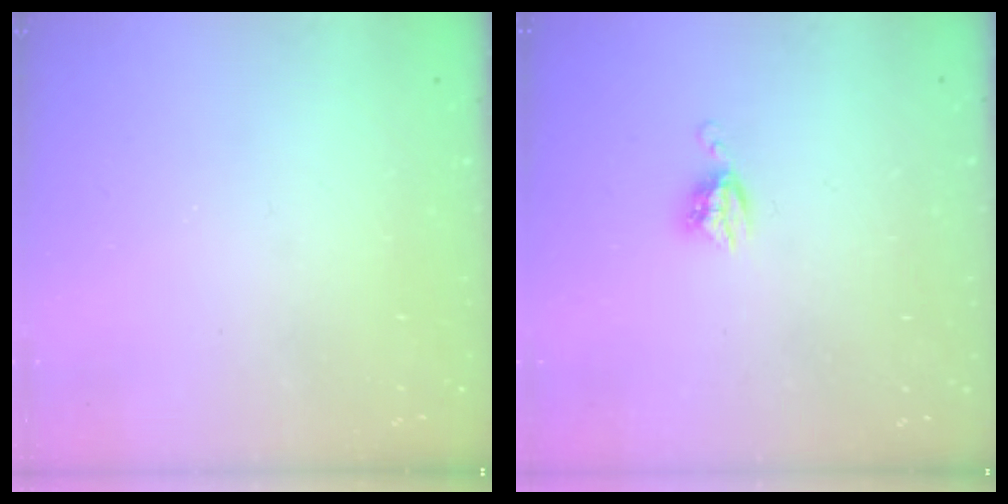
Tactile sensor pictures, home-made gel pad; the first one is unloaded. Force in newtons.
{"total": 5.3, "press": 5.3, "slide": 0.1}